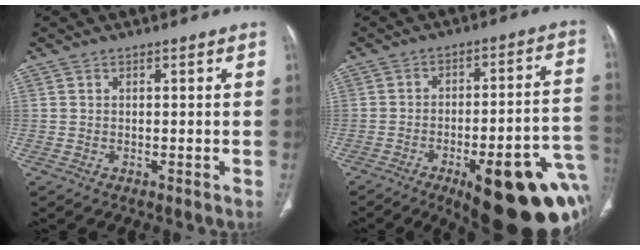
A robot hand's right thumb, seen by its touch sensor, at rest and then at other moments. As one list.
[{"total": 26.8, "force": [-11.0, 8.3, 23.0], "torque": [-0.222, 0.047, -0.139]}]